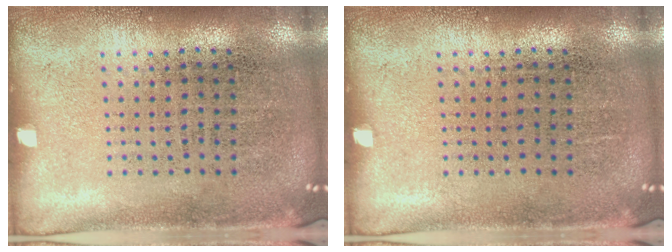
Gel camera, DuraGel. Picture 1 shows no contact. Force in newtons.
{"total": 0.0}